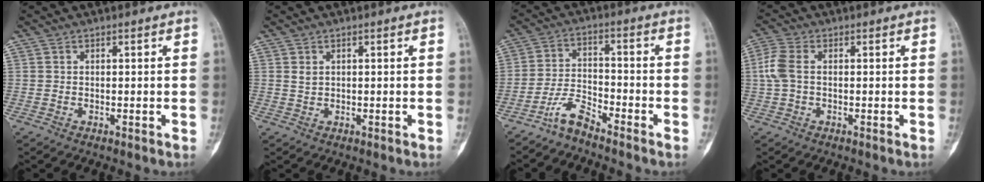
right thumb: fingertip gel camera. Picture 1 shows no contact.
{"total": 1.2, "force": [0.6, 0.8, 0.7], "torque": [-0.007, -0.002, 0.014]}
{"total": 5.2, "force": [-4.7, 1.0, 2.2], "torque": [-0.042, 0.038, -0.096]}
{"total": 4.7, "force": [0.3, 2.9, 3.7], "torque": [-0.107, 0.014, 0.003]}